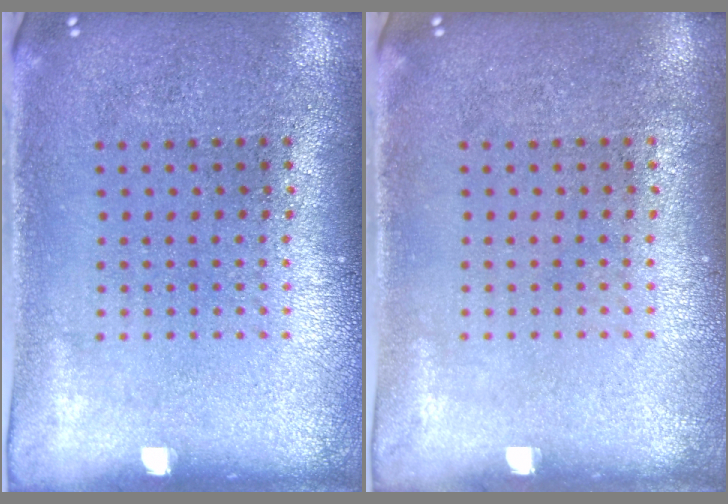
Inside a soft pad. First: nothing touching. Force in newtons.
{"total": 0.0}